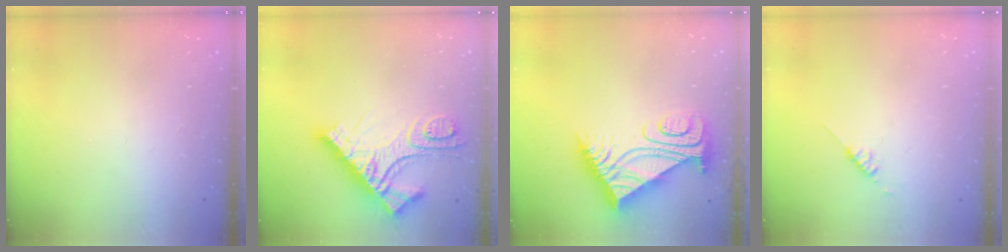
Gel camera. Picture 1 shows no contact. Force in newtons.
{"total": 15.9, "press": 15.8, "slide": 1.7}
{"total": 8.7, "press": 8.7, "slide": 0.5}
{"total": 2.6, "press": 2.6, "slide": 0.3}